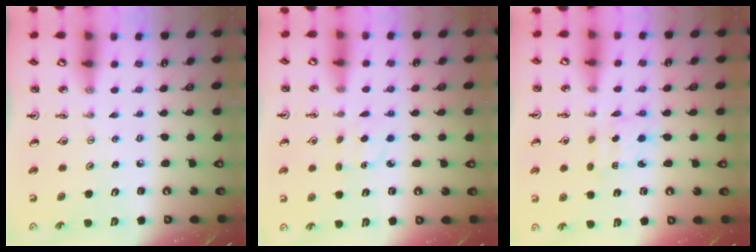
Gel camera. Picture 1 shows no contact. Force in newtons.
{"total": 2.7, "press": 2.7, "slide": 0.4}
{"total": 2.0, "press": 1.9, "slide": 0.8}